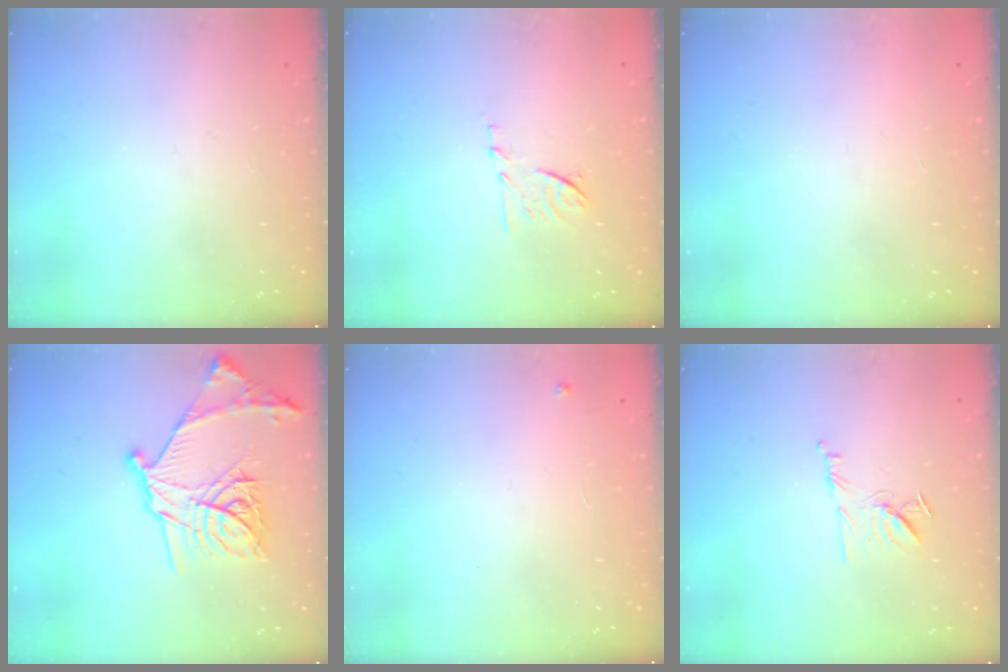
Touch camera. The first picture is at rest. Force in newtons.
{"total": 6.9, "press": 6.8, "slide": 1.0}
{"total": 1.6, "press": 1.6, "slide": 0.1}
{"total": 21.1, "press": 21.0, "slide": 1.2}
{"total": 3.0, "press": 3.0, "slide": 0.5}
{"total": 8.2, "press": 8.1, "slide": 1.2}